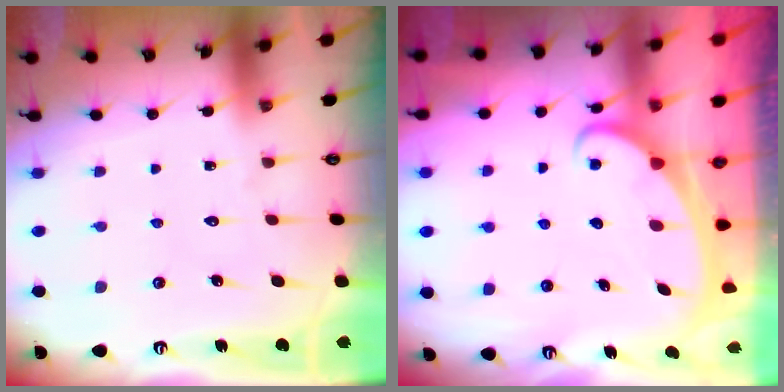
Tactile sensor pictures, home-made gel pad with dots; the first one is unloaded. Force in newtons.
{"total": 2.4, "press": 2.3, "slide": 0.4}